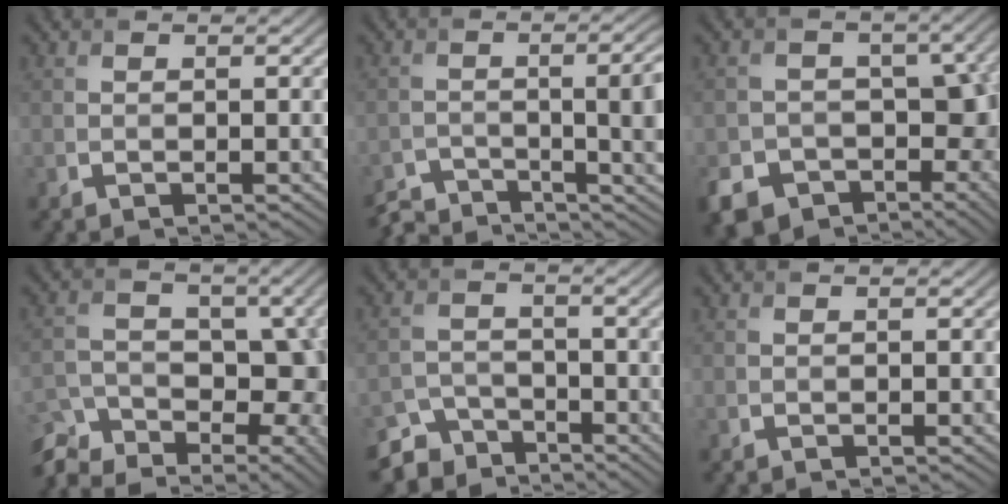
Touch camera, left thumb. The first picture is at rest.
{"total": 7.2, "force": [-4.3, 2.3, 5.3], "torque": [-0.077, -0.011, -0.078]}
{"total": 11.5, "force": [-4.7, 8.9, 5.8], "torque": [-0.091, -0.042, -0.069]}
{"total": 11.6, "force": [-7.6, 6.3, 6.2], "torque": [-0.107, -0.007, -0.132]}
{"total": 5.8, "force": [-4.8, 3.2, 0.7], "torque": [-0.015, -0.009, -0.088]}
{"total": 0.0}